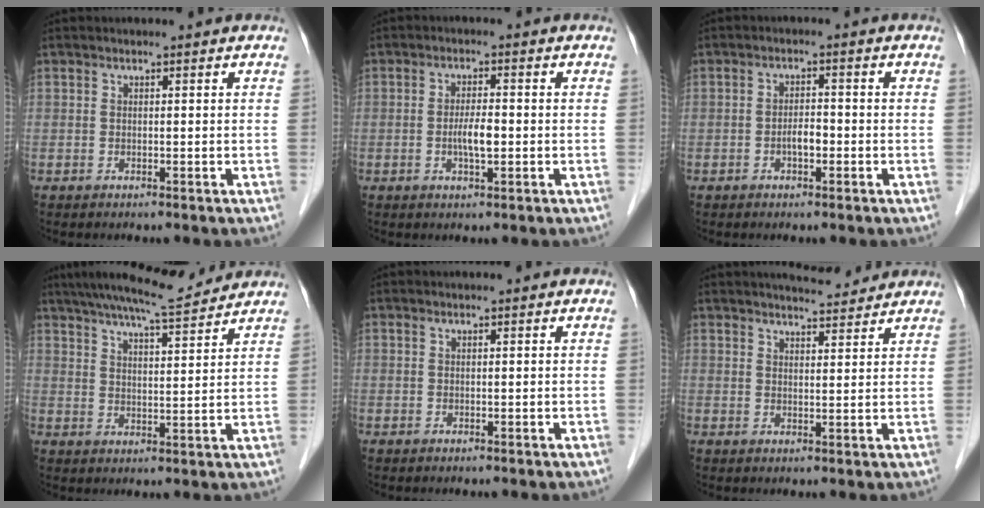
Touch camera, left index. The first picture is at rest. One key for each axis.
{"total": 3.4, "fx": -0.7, "fy": 0.8, "fz": 3.3, "tx": -0.063, "ty": -0.002, "tz": -0.013}
{"total": 2.3, "fx": -1.0, "fy": 0.9, "fz": 1.9, "tx": -0.029, "ty": 0.004, "tz": -0.018}
{"total": 10.9, "fx": 10.0, "fy": 0.5, "fz": 4.2, "tx": -0.074, "ty": 0.012, "tz": 0.151}
{"total": 0.0}
{"total": 5.5, "fx": 5.3, "fy": 0.9, "fz": 1.5, "tx": -0.027, "ty": 0.007, "tz": 0.072}